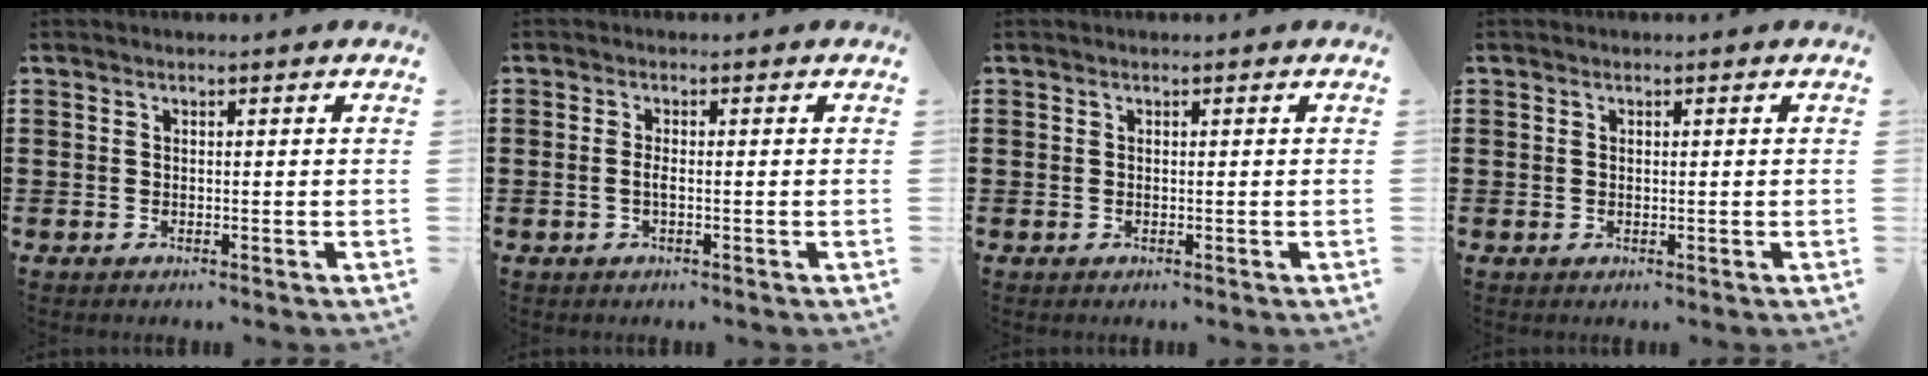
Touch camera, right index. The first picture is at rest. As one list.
[{"total": 1.4, "force": [-0.4, 0.3, 1.3], "torque": [-0.033, -0.003, -0.009]}, {"total": 0.0}, {"total": 0.0}]